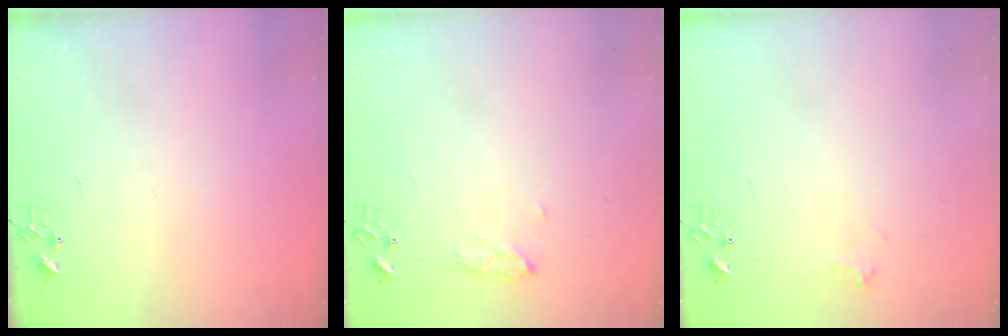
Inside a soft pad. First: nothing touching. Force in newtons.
{"total": 8.0, "press": 8.0, "slide": 0.8}
{"total": 5.5, "press": 5.5, "slide": 0.3}